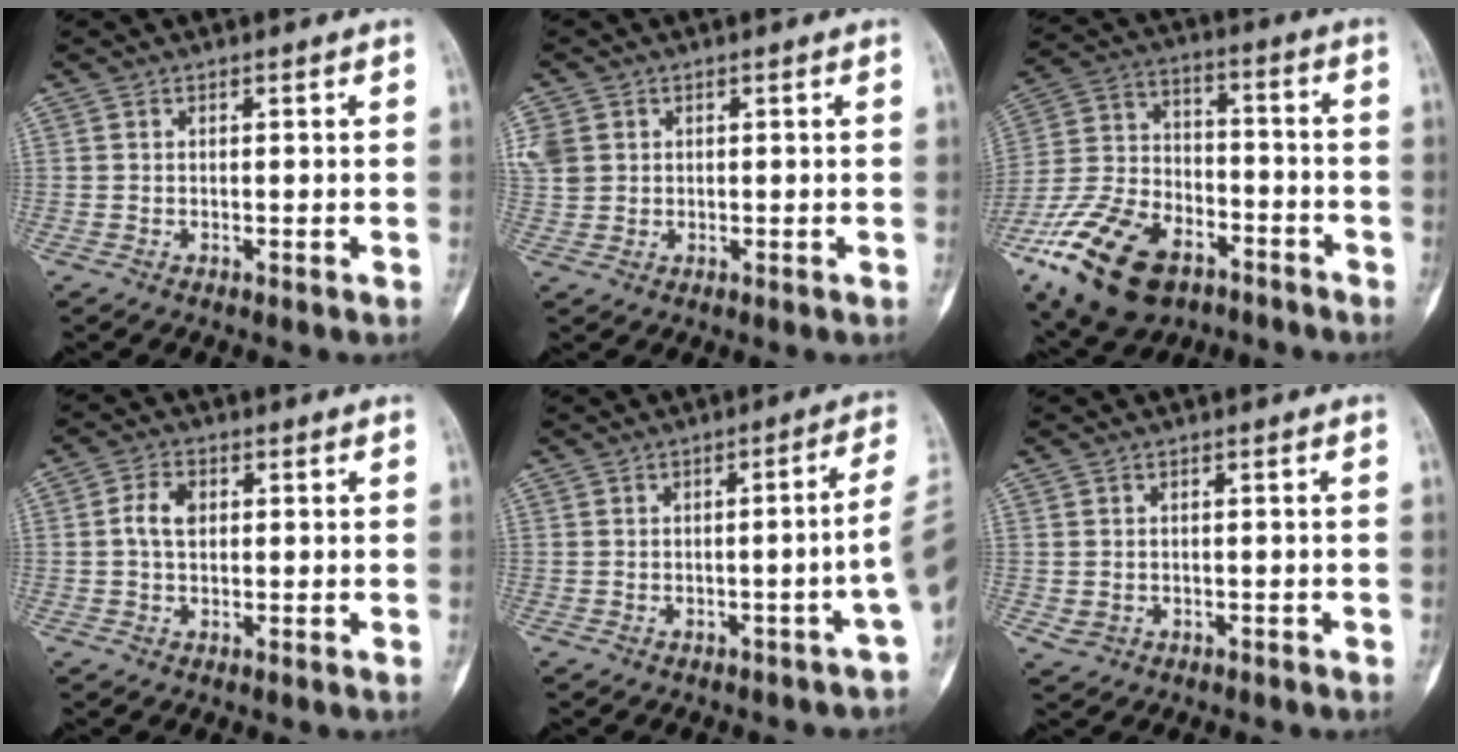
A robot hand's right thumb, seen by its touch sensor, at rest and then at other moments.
{"total": 8.2, "force": [2.2, 6.9, 3.8], "torque": [-0.107, 0.013, 0.052]}
{"total": 21.8, "force": [-12.0, 12.4, 13.3], "torque": [-0.264, 0.057, -0.213]}
{"total": 4.1, "force": [0.5, 2.8, 2.9], "torque": [-0.062, 0.011, 0.008]}
{"total": 5.7, "force": [-1.0, -1.0, 5.5], "torque": [-0.068, 0.023, -0.013]}
{"total": 1.9, "force": [-0.5, 1.6, 1.0], "torque": [-0.019, 0.009, 0.003]}